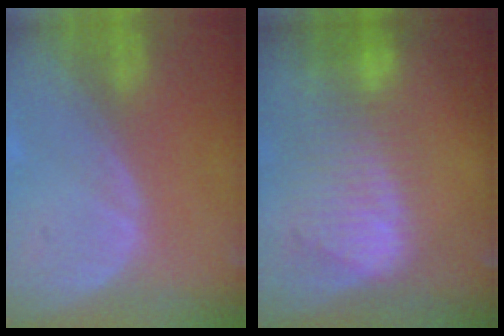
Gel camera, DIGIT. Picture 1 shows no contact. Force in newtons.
{"total": 9.3, "press": 8.1, "slide": 4.4}